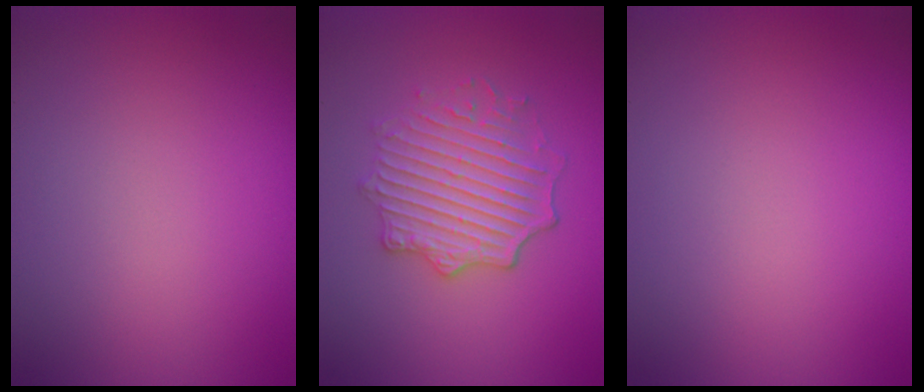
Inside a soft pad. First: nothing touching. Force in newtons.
{"total": 4.5, "press": 3.9, "slide": 2.3}
{"total": 0.0}